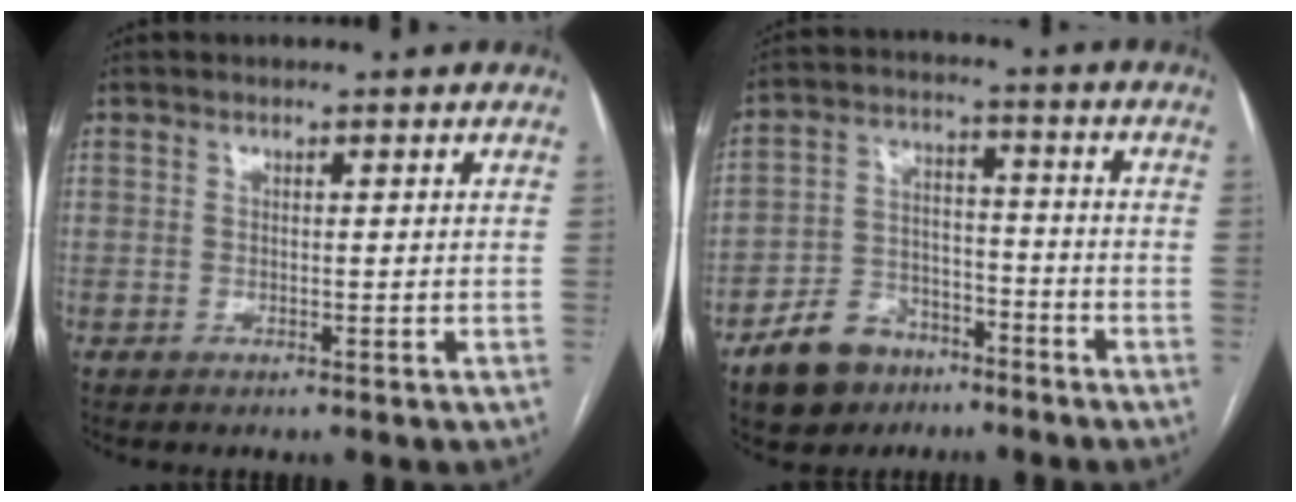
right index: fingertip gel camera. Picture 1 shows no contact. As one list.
[{"total": 10.3, "force": [-6.8, 6.8, 3.9], "torque": [-0.079, 0.017, -0.111]}]